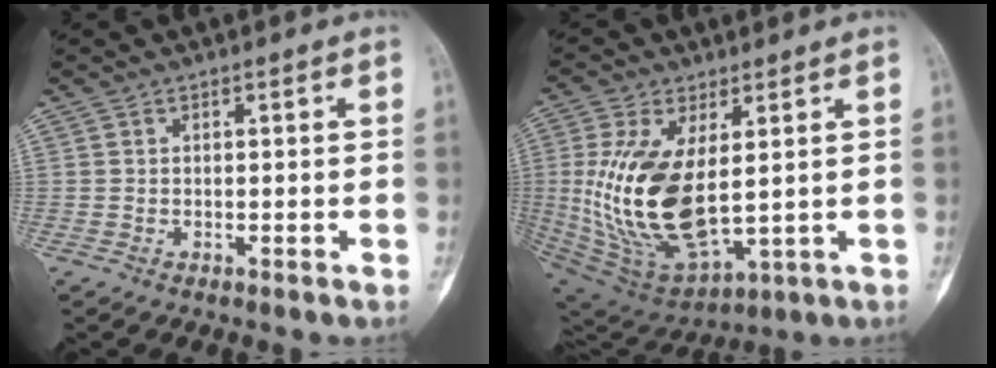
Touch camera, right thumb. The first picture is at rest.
{"total": 19.8, "force": [1.5, 9.7, 17.1], "torque": [-0.349, -0.021, 0.053]}